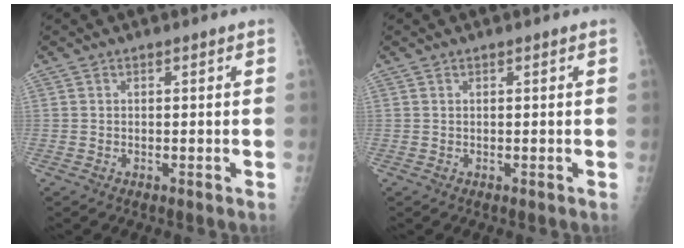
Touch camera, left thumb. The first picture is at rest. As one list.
[{"total": 0.0}]